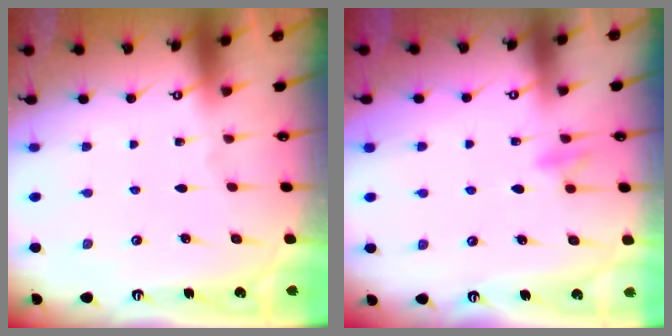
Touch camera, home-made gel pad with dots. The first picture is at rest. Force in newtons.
{"total": 7.9, "press": 7.8, "slide": 0.8}